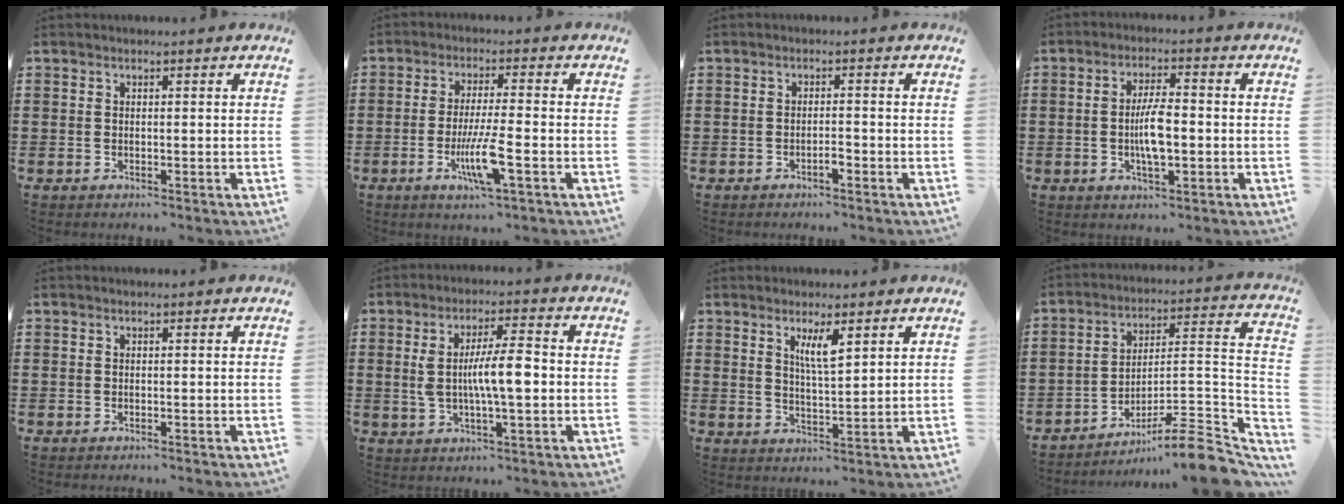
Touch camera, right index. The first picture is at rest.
{"total": 7.7, "force": [-2.7, 0.9, 7.1], "torque": [-0.142, -0.019, -0.051]}
{"total": 1.6, "force": [-1.0, 0.3, 1.3], "torque": [-0.025, -0.002, -0.017]}
{"total": 6.0, "force": [-0.8, 1.8, 5.6], "torque": [-0.113, 0.002, -0.020]}
{"total": 0.0}
{"total": 8.1, "force": [-0.1, 1.8, 7.9], "torque": [-0.148, 0.001, -0.006]}
{"total": 4.1, "force": [2.2, 0.9, 3.4], "torque": [-0.072, 0.004, 0.038]}
{"total": 8.9, "force": [-6.9, 0.9, 5.5], "torque": [-0.082, 0.000, -0.140]}